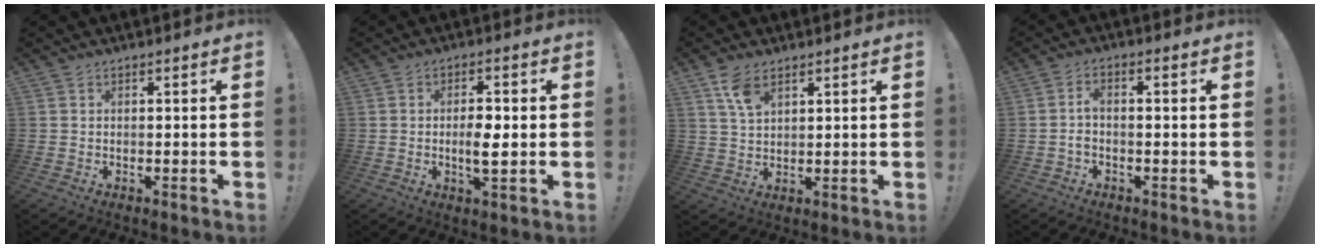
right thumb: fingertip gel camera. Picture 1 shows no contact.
{"total": 5.7, "force": [-0.7, 1.8, 5.4], "torque": [-0.076, -0.008, -0.017]}
{"total": 6.5, "force": [4.1, 3.0, 4.1], "torque": [-0.079, -0.014, 0.076]}
{"total": 3.6, "force": [-1.3, 0.9, 3.2], "torque": [-0.069, 0.002, -0.024]}